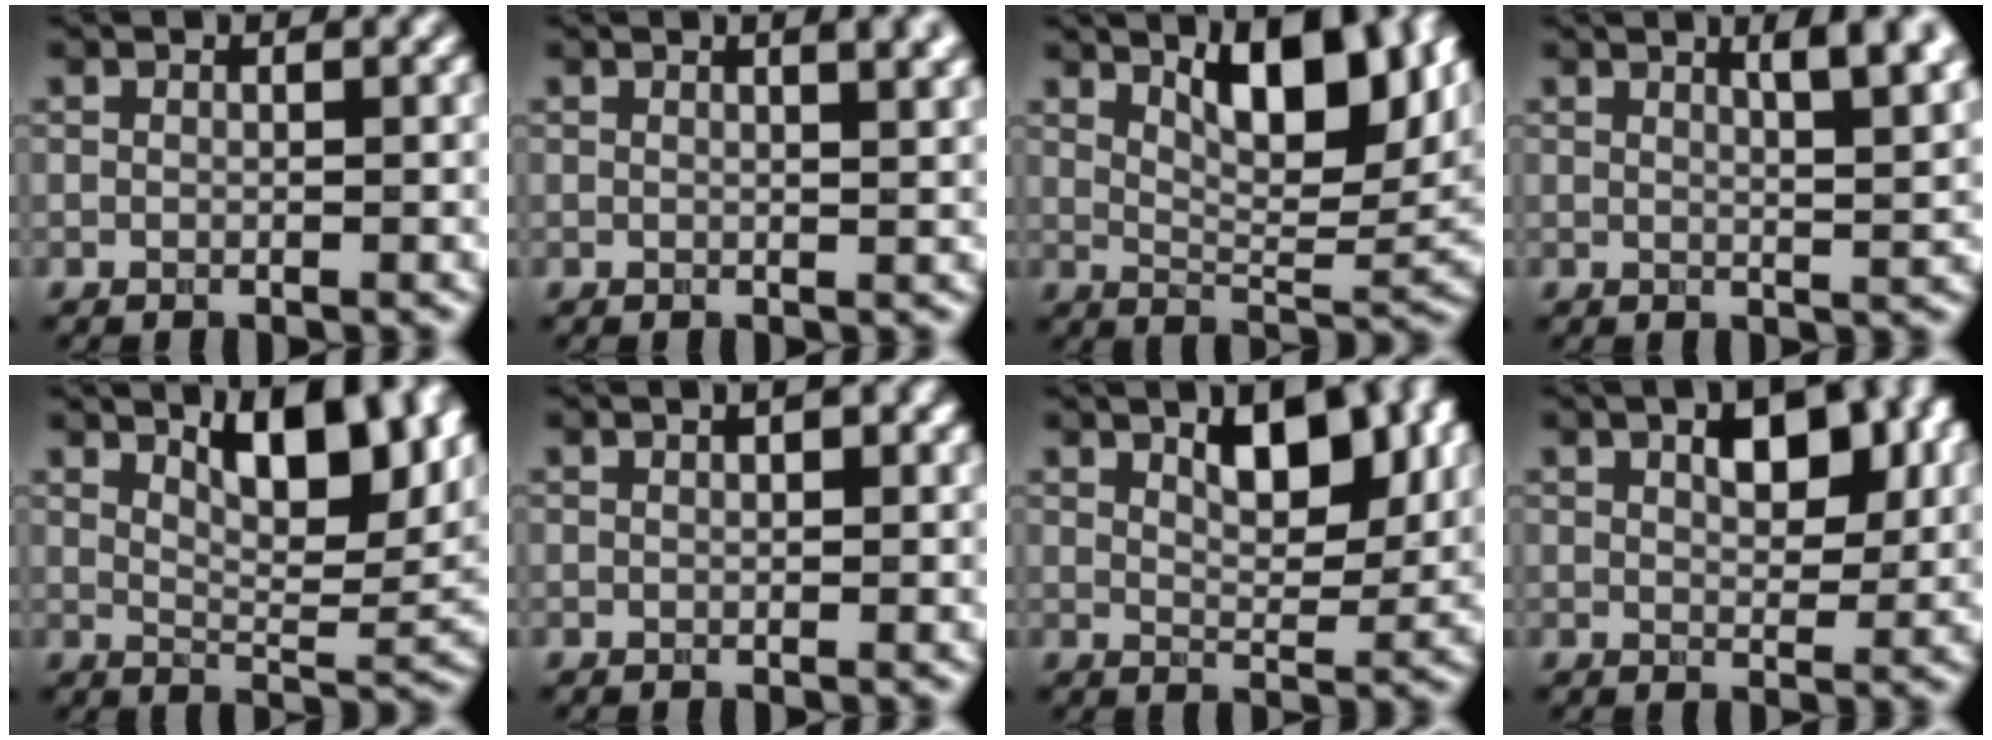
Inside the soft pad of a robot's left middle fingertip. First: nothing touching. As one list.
[{"total": 4.1, "force": [1.9, 1.6, 3.2], "torque": [-0.017, 0.011, 0.013]}, {"total": 8.7, "force": [4.3, 3.0, 6.9], "torque": [-0.106, -0.002, 0.074]}, {"total": 6.2, "force": [3.0, 2.1, 5.0], "torque": [-0.034, 0.021, 0.028]}, {"total": 8.8, "force": [4.6, 3.1, 6.8], "torque": [-0.096, 0.007, 0.069]}, {"total": 1.2, "force": [0.5, 0.4, 1.0], "torque": [-0.017, 0.001, 0.005]}, {"total": 5.4, "force": [2.5, 2.1, 4.2], "torque": [-0.064, 0.000, 0.039]}, {"total": 5.0, "force": [1.9, 2.3, 4.0], "torque": [-0.060, 0.006, 0.030]}]